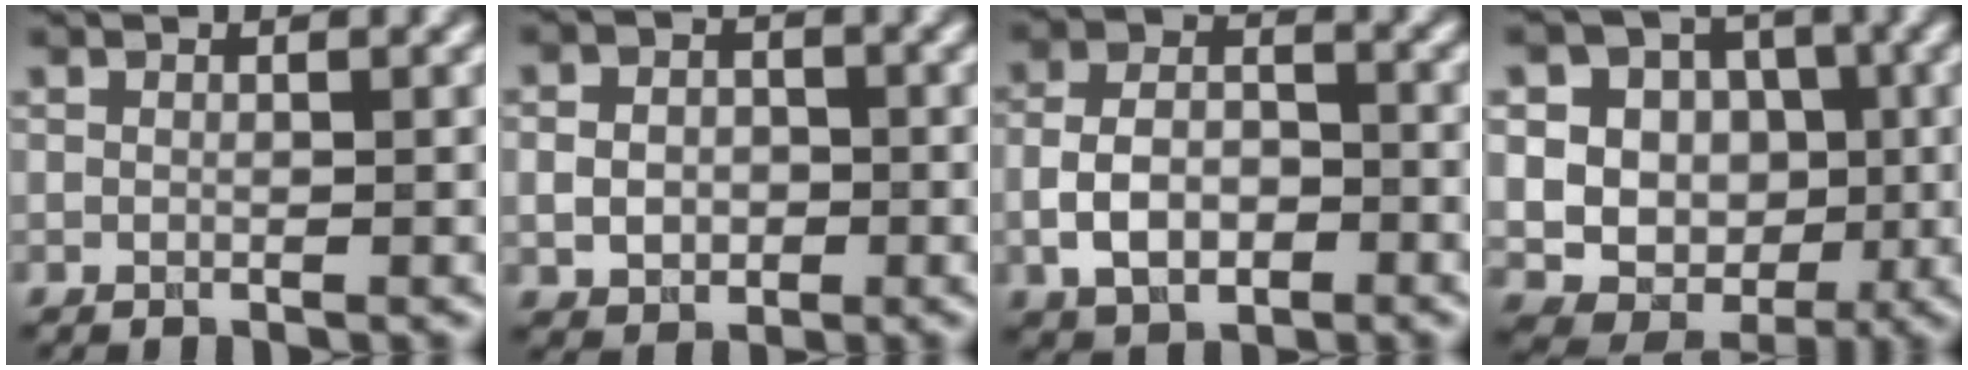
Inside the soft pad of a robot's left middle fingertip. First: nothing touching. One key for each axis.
{"total": 3.3, "fx": -0.4, "fy": 2.6, "fz": 2.0, "tx": -0.031, "ty": -0.003, "tz": -0.013}
{"total": 5.3, "fx": -1.8, "fy": 3.3, "fz": 3.7, "tx": -0.069, "ty": 0.004, "tz": -0.036}
{"total": 14.2, "fx": 1.5, "fy": 13.1, "fz": 5.3, "tx": -0.118, "ty": 0.035, "tz": 0.020}